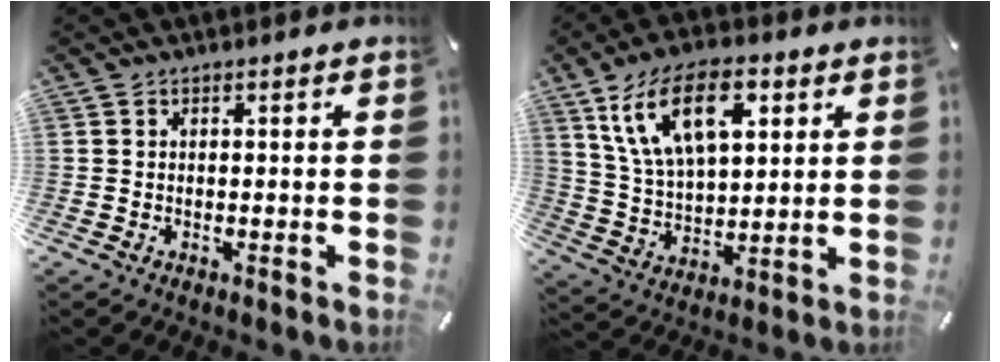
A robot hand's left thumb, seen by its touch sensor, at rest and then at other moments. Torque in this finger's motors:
{"motor_torque": [1.09, 1.10, 1.41, -1.36, 0.27]}